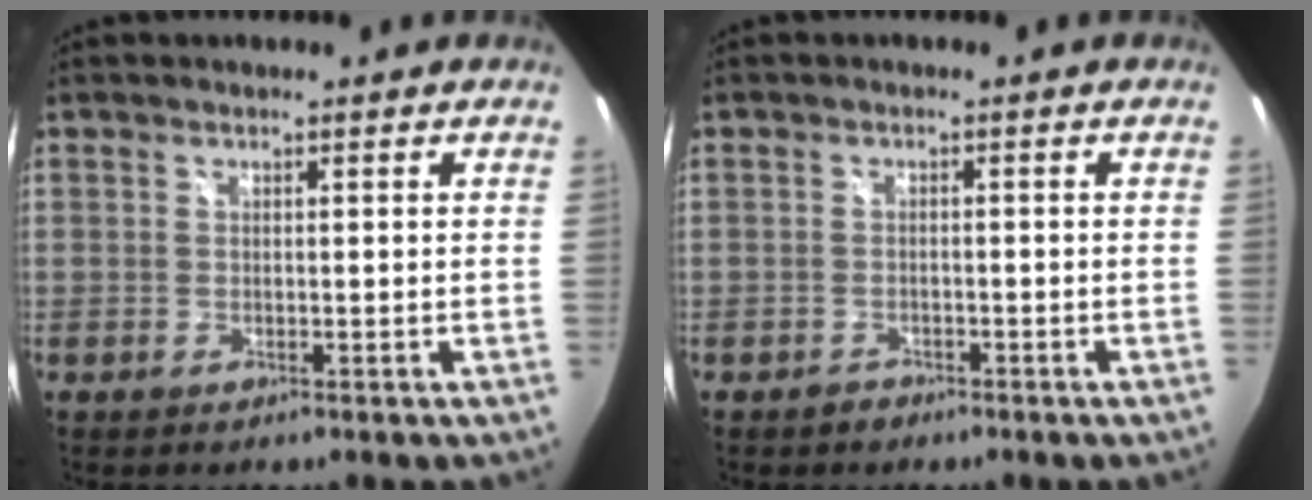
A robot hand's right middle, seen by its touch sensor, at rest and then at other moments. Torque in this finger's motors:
{"motor_torque": [0.07, -0.32, 0.04, -0.01]}